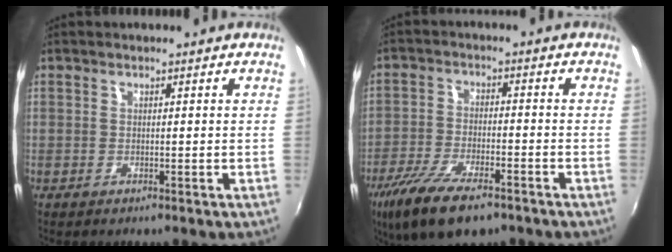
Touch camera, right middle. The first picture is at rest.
{"total": 13.4, "force": [-9.1, 4.7, 8.7], "torque": [-0.193, -0.038, -0.167]}